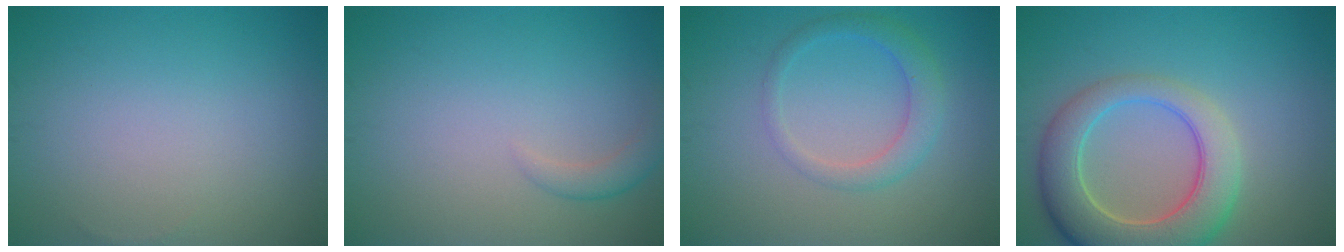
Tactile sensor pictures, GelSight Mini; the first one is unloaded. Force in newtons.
{"total": 1.5, "press": 1.5, "slide": 0.1}
{"total": 2.7, "press": 2.7, "slide": 0.1}
{"total": 7.8, "press": 7.8, "slide": 0.9}